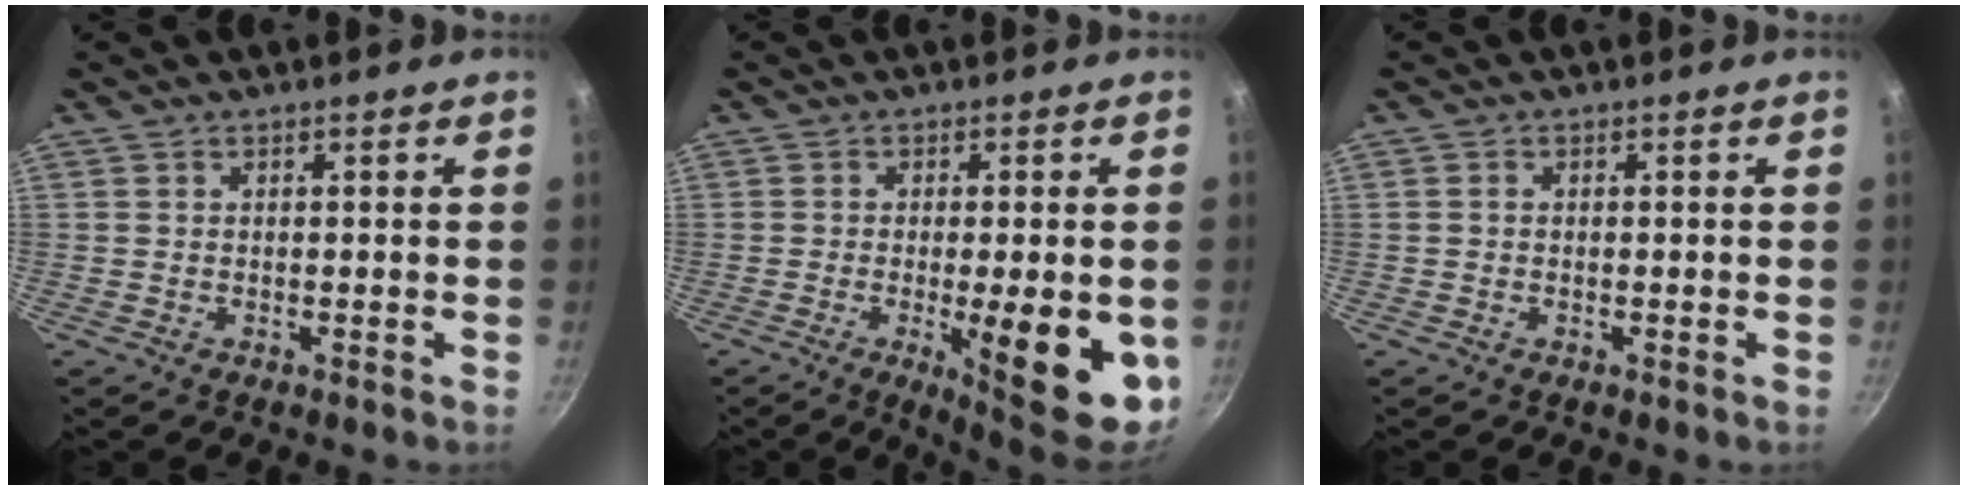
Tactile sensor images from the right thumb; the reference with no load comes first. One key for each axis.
{"total": 14.4, "fx": -3.6, "fy": 3.9, "fz": 13.4, "tx": -0.158, "ty": -0.001, "tz": -0.039}
{"total": 0.5, "fx": -0.1, "fy": 0.5, "fz": 0.3, "tx": -0.004, "ty": 0.003, "tz": -0.002}